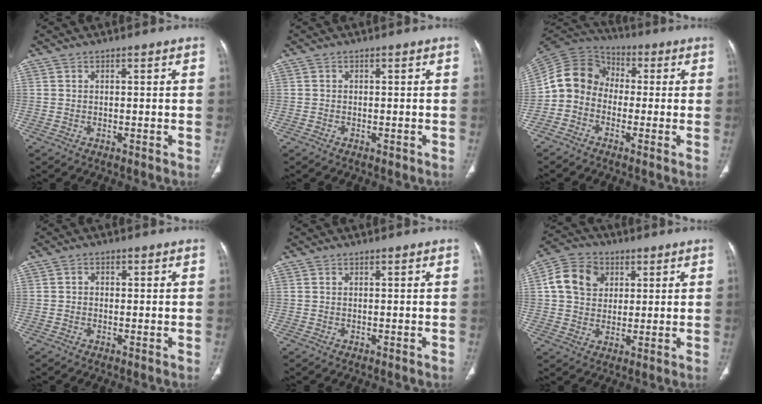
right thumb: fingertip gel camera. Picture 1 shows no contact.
{"total": 0.5, "force": [-0.3, 0.4, 0.2], "torque": [-0.004, 0.001, -0.006]}
{"total": 9.9, "force": [-1.6, 8.5, 4.8], "torque": [-0.086, 0.040, -0.049]}
{"total": 1.0, "force": [0.0, 0.9, 0.5], "torque": [-0.002, 0.003, -0.005]}
{"total": 0.0}
{"total": 10.2, "force": [2.8, 8.4, 5.2], "torque": [-0.081, 0.003, 0.044]}